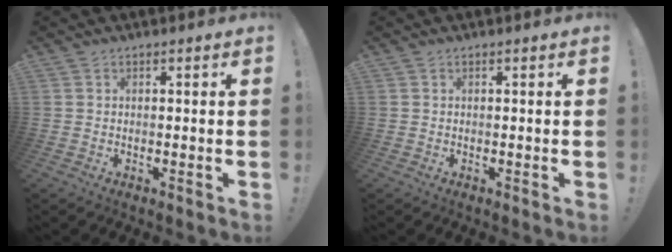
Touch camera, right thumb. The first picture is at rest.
{"total": 0.0}